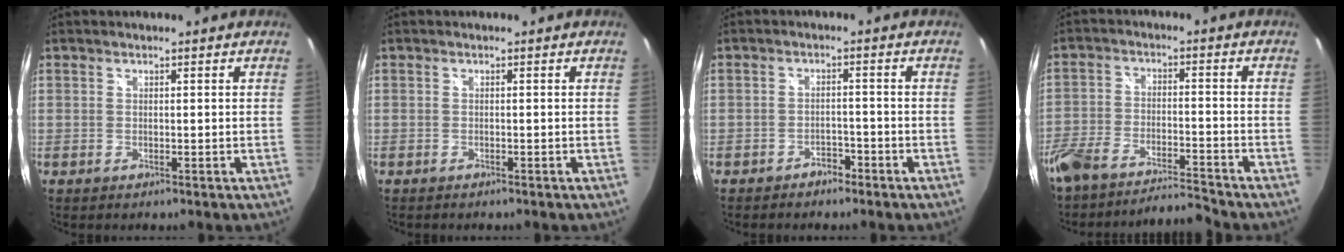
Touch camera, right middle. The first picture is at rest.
{"total": 0.6, "force": [-0.5, -0.1, 0.2], "torque": [-0.005, -0.004, -0.011]}
{"total": 2.8, "force": [-2.4, 1.1, 0.8], "torque": [-0.022, 0.004, -0.036]}
{"total": 9.9, "force": [-9.5, 0.9, 2.8], "torque": [-0.078, -0.007, -0.176]}